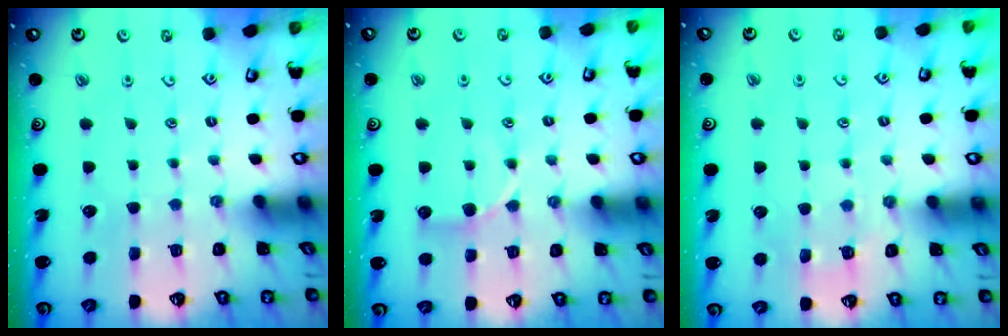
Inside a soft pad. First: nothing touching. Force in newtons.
{"total": 7.0, "press": 7.0, "slide": 0.5}
{"total": 5.3, "press": 5.2, "slide": 0.6}